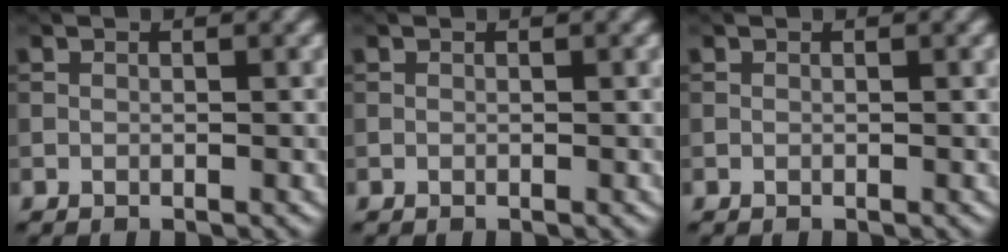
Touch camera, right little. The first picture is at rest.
{"total": 0.0}
{"total": 0.0}